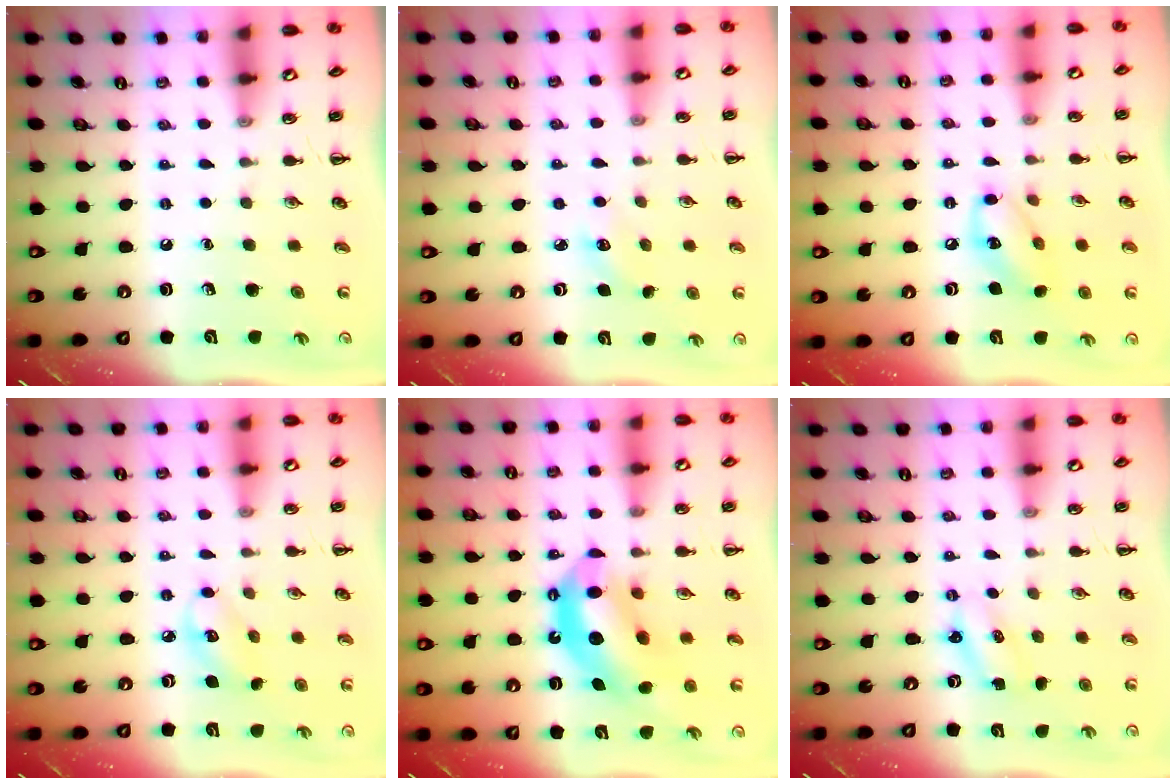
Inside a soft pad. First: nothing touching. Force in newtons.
{"total": 3.7, "press": 3.6, "slide": 0.9}
{"total": 10.5, "press": 10.5, "slide": 1.0}
{"total": 5.9, "press": 5.8, "slide": 0.9}
{"total": 13.8, "press": 13.3, "slide": 3.7}
{"total": 2.1, "press": 2.1, "slide": 0.6}